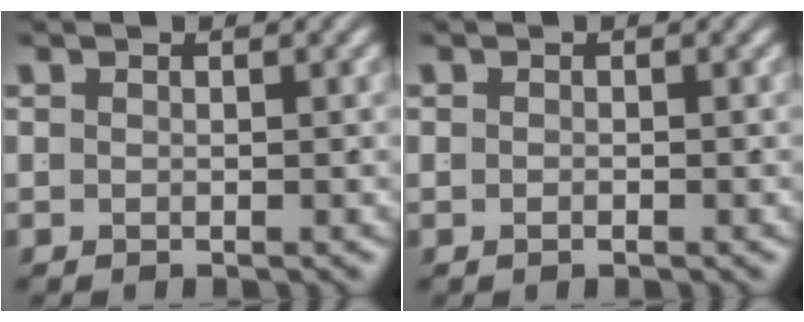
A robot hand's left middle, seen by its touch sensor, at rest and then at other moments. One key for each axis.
{"total": 0.5, "fx": -0.4, "fy": -0.2, "fz": 0.2, "tx": -0.005, "ty": -0.002, "tz": -0.006}